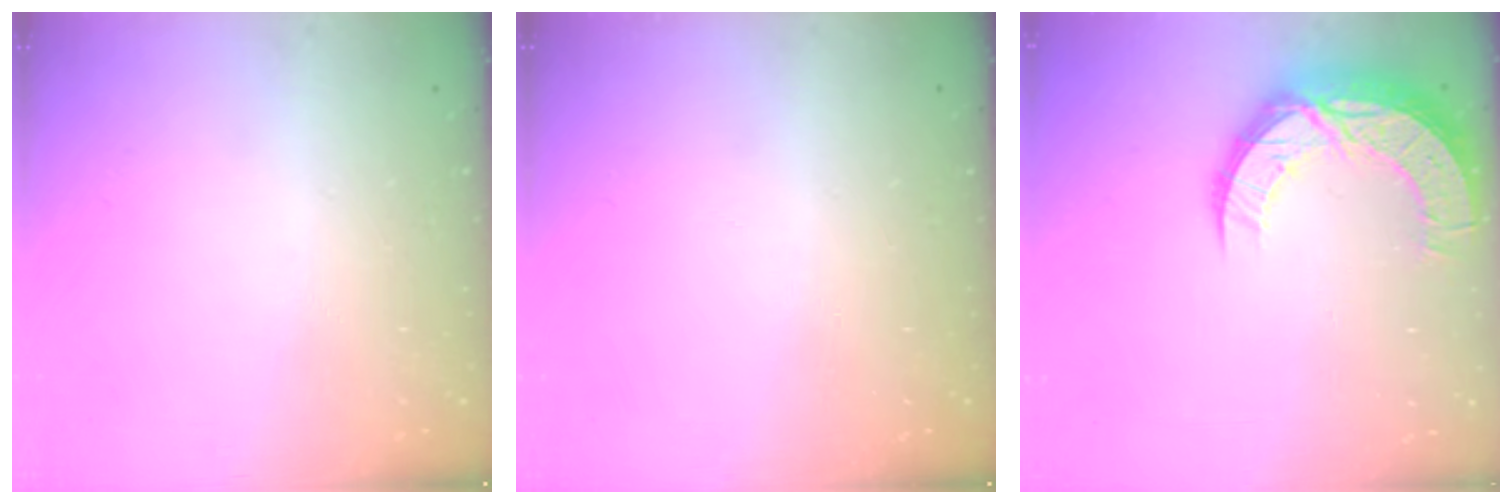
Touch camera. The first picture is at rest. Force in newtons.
{"total": 0.0}
{"total": 13.7, "press": 13.7, "slide": 1.0}